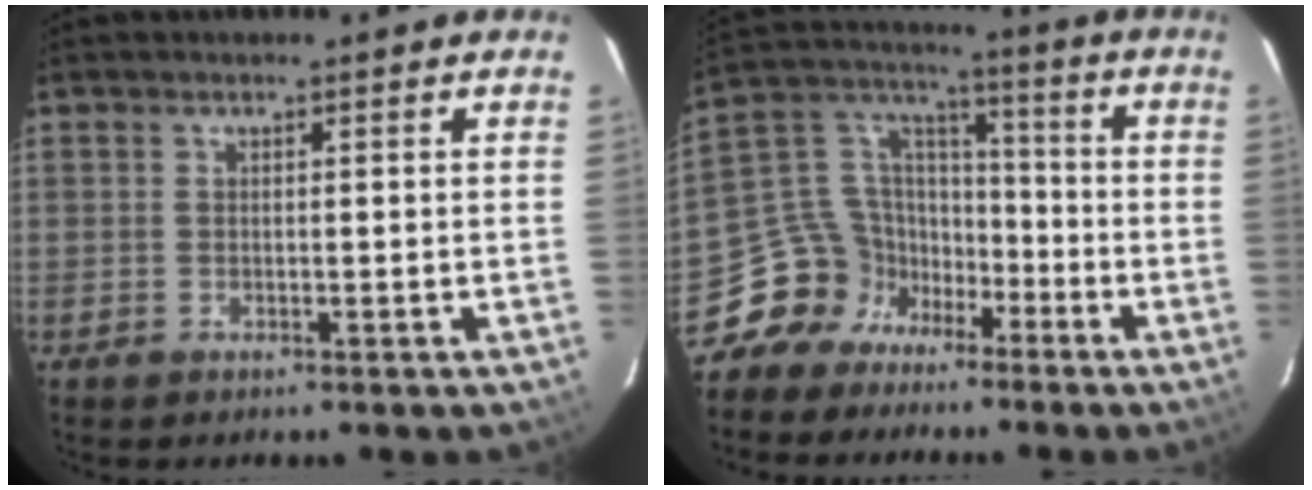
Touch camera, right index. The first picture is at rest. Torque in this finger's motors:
{"motor_torque": [-0.09, -0.23, -0.72, -0.21]}